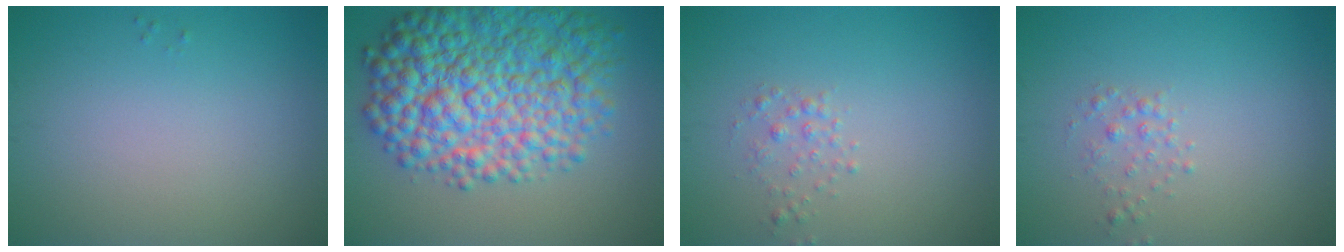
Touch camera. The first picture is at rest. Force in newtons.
{"total": 11.2, "press": 11.2, "slide": 0.3}
{"total": 1.1, "press": 1.1, "slide": 0.1}
{"total": 1.1, "press": 1.1, "slide": 0.1}